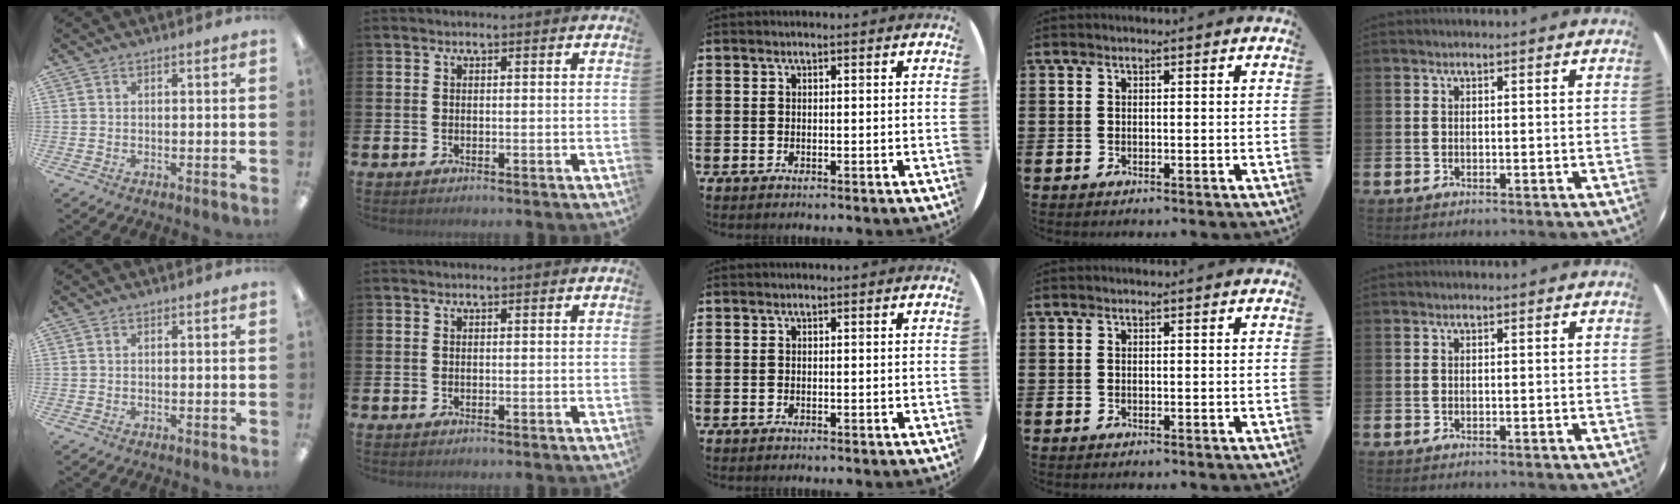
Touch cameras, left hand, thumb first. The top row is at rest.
{}